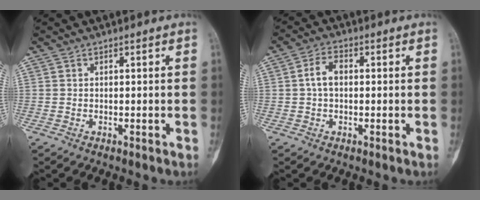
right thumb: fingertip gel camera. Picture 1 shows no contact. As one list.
[{"total": 4.2, "force": [0.2, 2.6, 3.3], "torque": [-0.063, 0.014, -0.001]}]